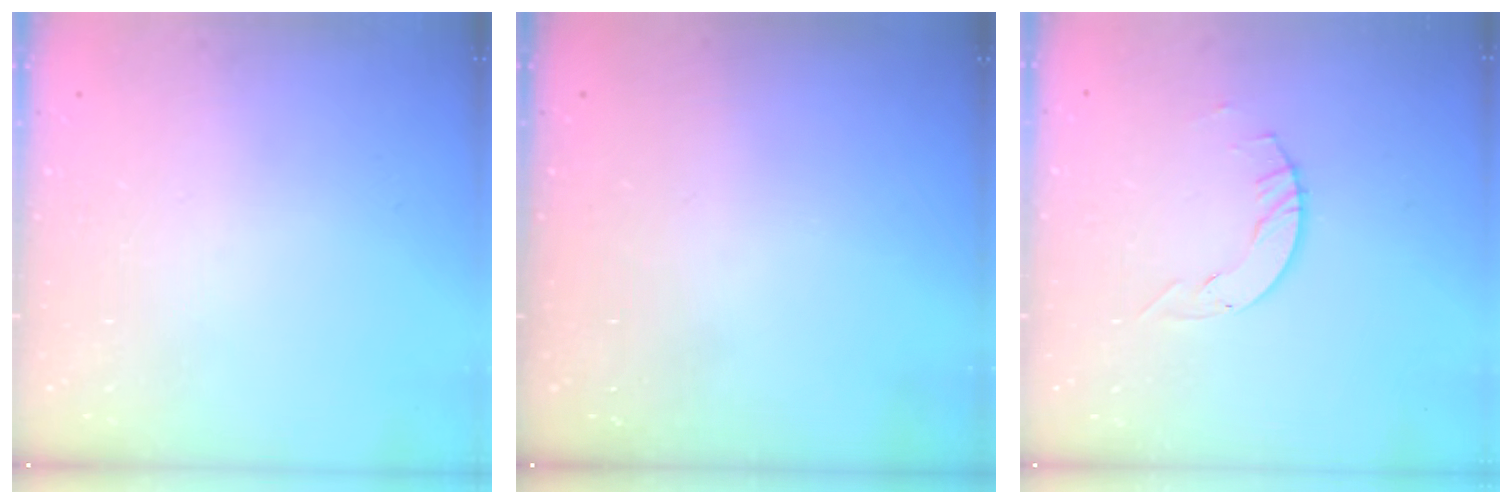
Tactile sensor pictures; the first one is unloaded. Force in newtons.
{"total": 0.0}
{"total": 2.1, "press": 2.1, "slide": 0.3}